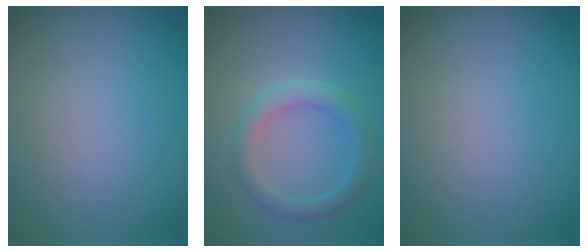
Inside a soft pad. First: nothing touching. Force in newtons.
{"total": 2.7, "press": 2.7, "slide": 0.1}
{"total": 0.0}